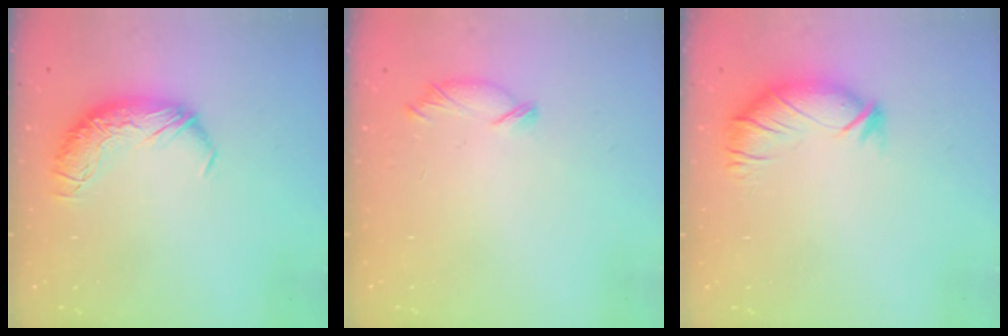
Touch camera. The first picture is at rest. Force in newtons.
{"total": 5.7, "press": 5.6, "slide": 0.8}
{"total": 2.9, "press": 2.3, "slide": 1.7}